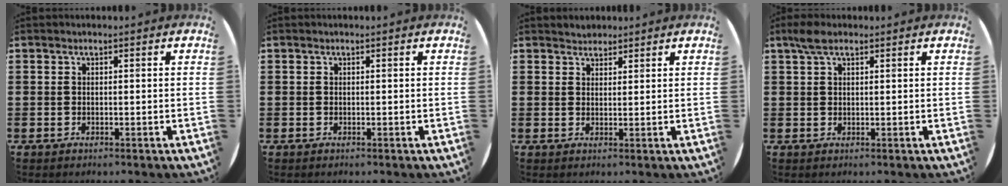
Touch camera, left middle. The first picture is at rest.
{"total": 0.0}
{"total": 1.7, "force": [1.6, 0.5, -0.2], "torque": [0.002, 0.004, 0.032]}
{"total": 2.5, "force": [1.7, 1.0, 1.5], "torque": [-0.034, 0.008, 0.029]}